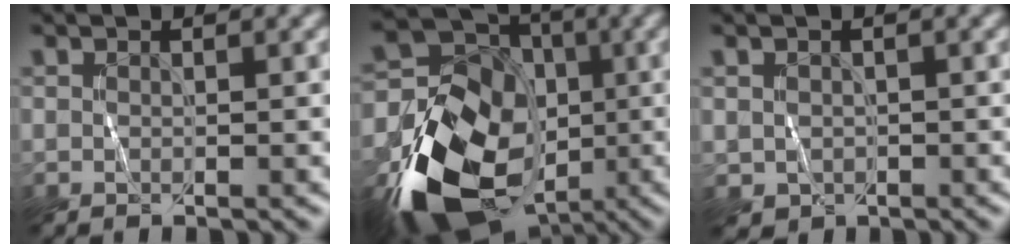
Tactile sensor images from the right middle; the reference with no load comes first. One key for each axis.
{"total": 17.5, "fx": -7.6, "fy": 13.0, "fz": 9.0, "tx": -0.168, "ty": -0.040, "tz": -0.114}
{"total": 1.2, "fx": -0.2, "fy": 1.2, "fz": 0.3, "tx": -0.004, "ty": -0.008, "tz": -0.002}